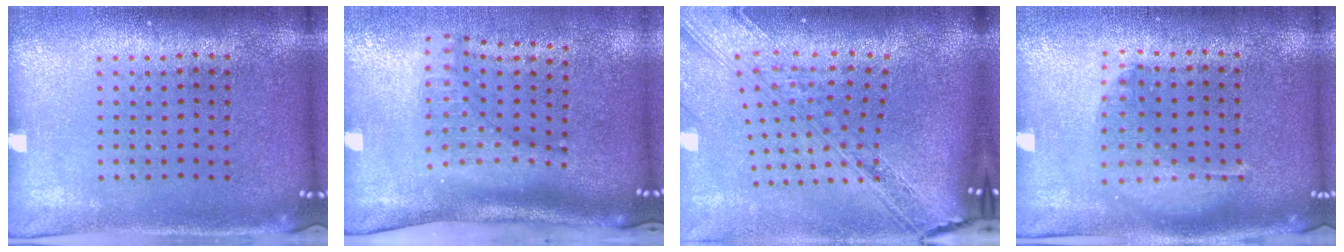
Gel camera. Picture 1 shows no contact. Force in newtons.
{"total": 2.1, "press": 1.5, "slide": 1.4}
{"total": 4.0, "press": 2.9, "slide": 2.8}
{"total": 1.4, "press": 1.4, "slide": 0.4}